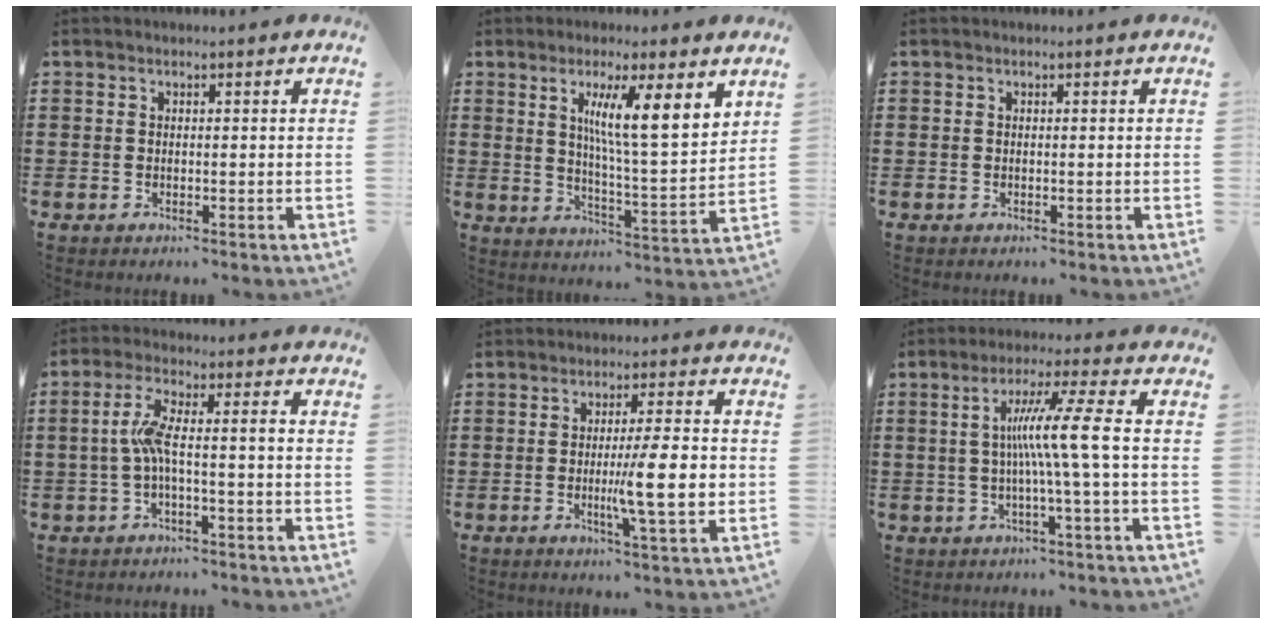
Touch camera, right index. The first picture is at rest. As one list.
[{"total": 8.7, "force": [4.1, 1.1, 7.6], "torque": [-0.141, -0.013, 0.064]}, {"total": 0.0}, {"total": 5.8, "force": [-1.0, 0.8, 5.6], "torque": [-0.116, -0.002, -0.026]}, {"total": 9.7, "force": [-1.3, 0.8, 9.5], "torque": [-0.157, -0.013, -0.025]}, {"total": 8.8, "force": [-0.2, -1.2, 8.7], "torque": [-0.160, -0.001, -0.016]}]